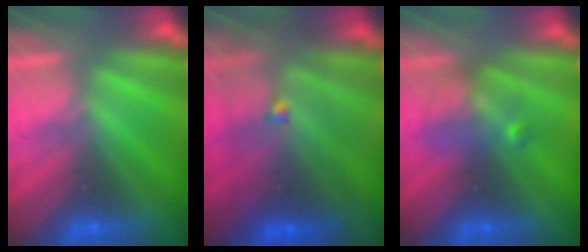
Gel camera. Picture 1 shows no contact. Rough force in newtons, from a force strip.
{"total": 4.8}
{"total": 2.4}